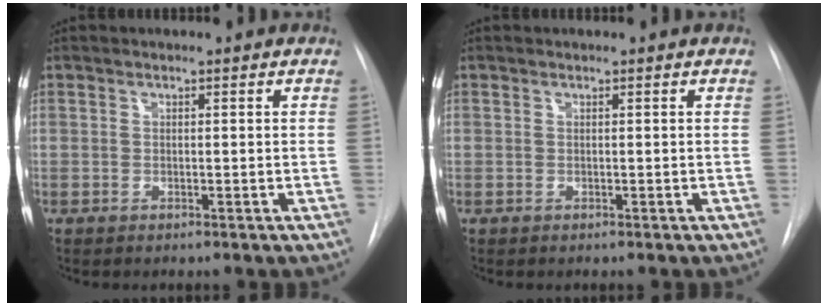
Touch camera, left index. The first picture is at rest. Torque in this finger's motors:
{"motor_torque": [0.00, 0.00, 0.00, 0.00]}